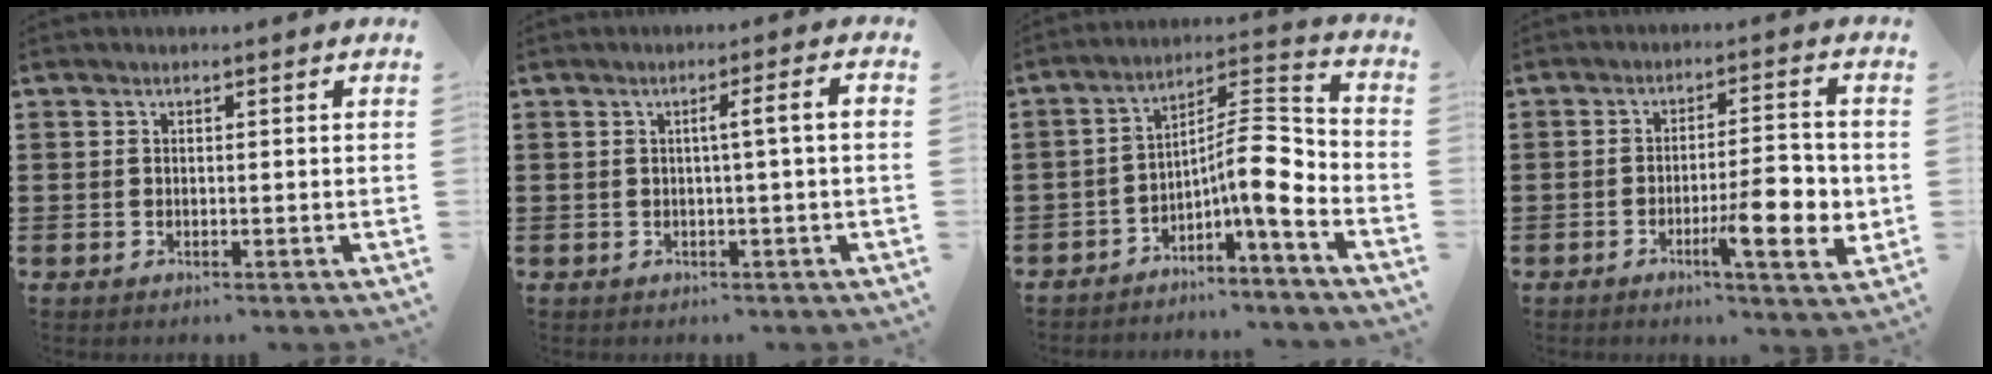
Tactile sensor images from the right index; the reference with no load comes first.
{"total": 3.0, "force": [-0.2, -0.3, 3.0], "torque": [-0.053, -0.004, -0.007]}
{"total": 9.5, "force": [-3.1, 2.2, 8.7], "torque": [-0.137, -0.017, -0.064]}
{"total": 8.9, "force": [-2.5, 2.2, 8.2], "torque": [-0.115, -0.003, -0.040]}